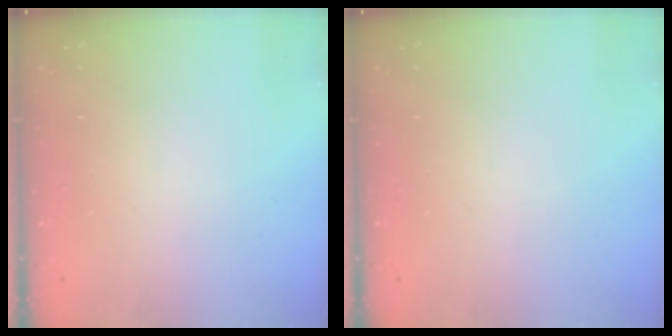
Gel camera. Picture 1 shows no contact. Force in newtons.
{"total": 0.0}